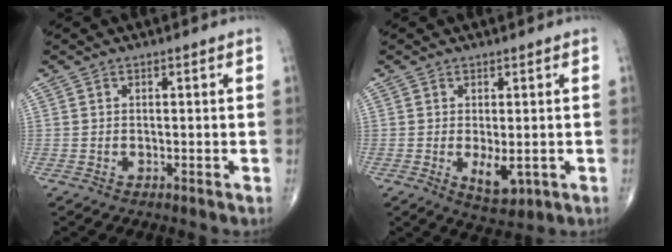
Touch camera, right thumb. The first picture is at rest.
{"total": 4.8, "force": [-0.9, 2.3, 4.2], "torque": [-0.056, -0.012, -0.003]}